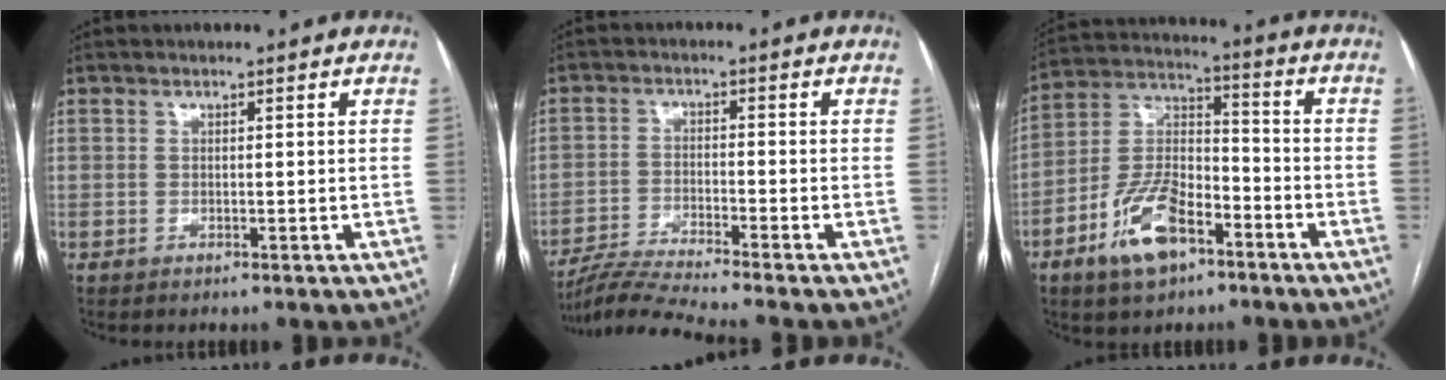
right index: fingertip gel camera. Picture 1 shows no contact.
{"total": 8.3, "force": [-7.4, -2.3, 2.8], "torque": [-0.051, -0.022, -0.135]}
{"total": 12.8, "force": [-7.0, 5.7, 9.0], "torque": [-0.192, 0.011, -0.125]}